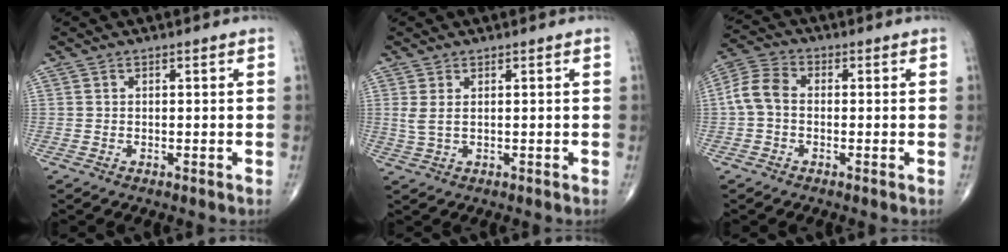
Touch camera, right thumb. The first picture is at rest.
{"total": 2.5, "force": [0.6, 0.9, 2.2], "torque": [-0.058, 0.002, 0.020]}
{"total": 6.1, "force": [-0.5, 4.2, 4.4], "torque": [-0.086, 0.019, -0.022]}